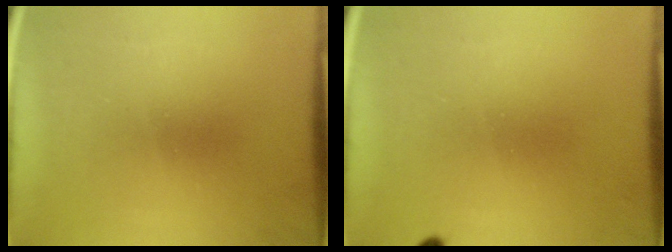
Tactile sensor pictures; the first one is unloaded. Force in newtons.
{"total": 0.8}